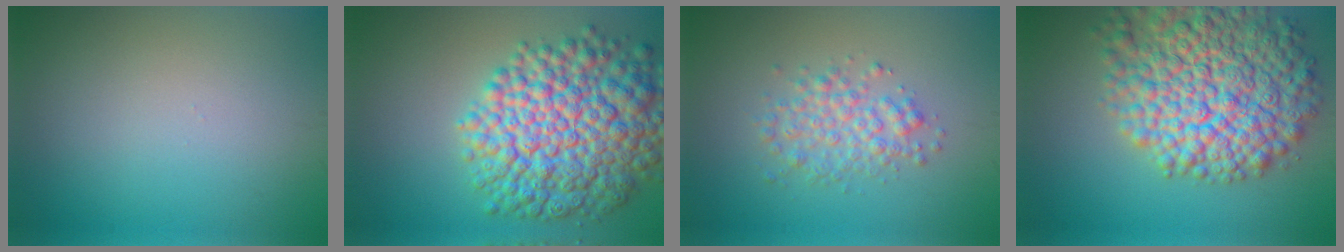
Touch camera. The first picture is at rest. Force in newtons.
{"total": 11.7, "press": 11.7, "slide": 0.3}
{"total": 3.0, "press": 3.0, "slide": 0.1}
{"total": 12.1, "press": 12.1, "slide": 0.6}